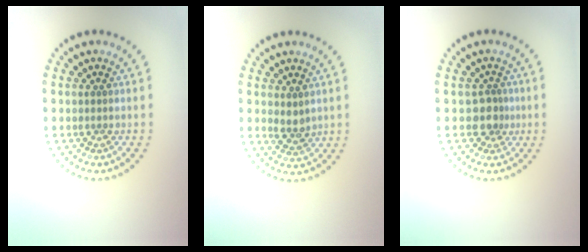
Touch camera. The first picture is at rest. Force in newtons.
{"total": 1.6, "press": 1.4, "slide": 0.7}
{"total": 2.0, "press": 1.6, "slide": 1.2}